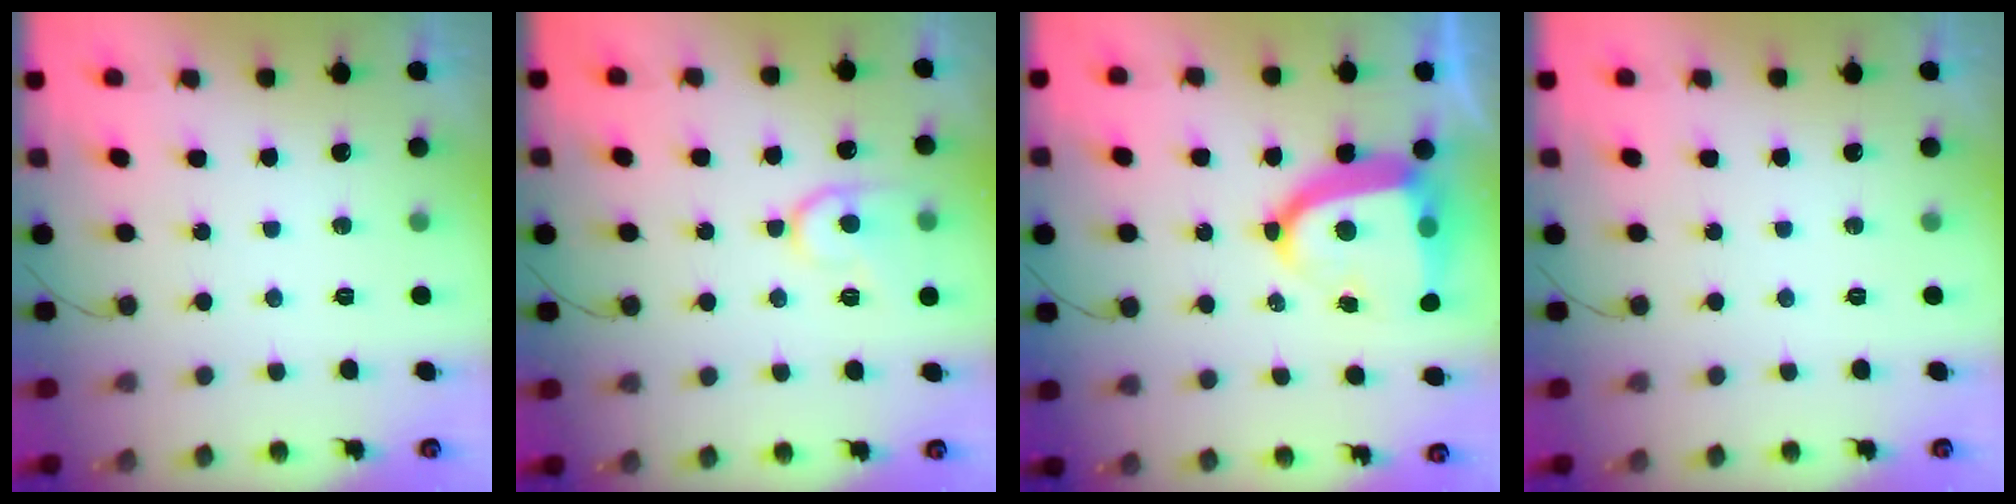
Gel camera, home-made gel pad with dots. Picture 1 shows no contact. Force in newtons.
{"total": 11.5, "press": 11.4, "slide": 0.9}
{"total": 16.3, "press": 16.2, "slide": 1.6}
{"total": 0.0}